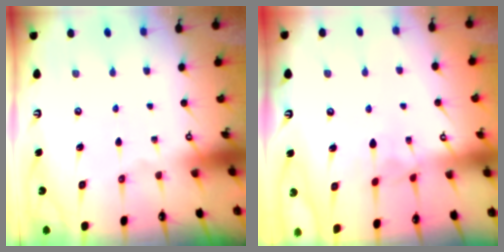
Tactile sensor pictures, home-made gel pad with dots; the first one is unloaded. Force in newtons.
{"total": 2.8, "press": 2.7, "slide": 0.8}